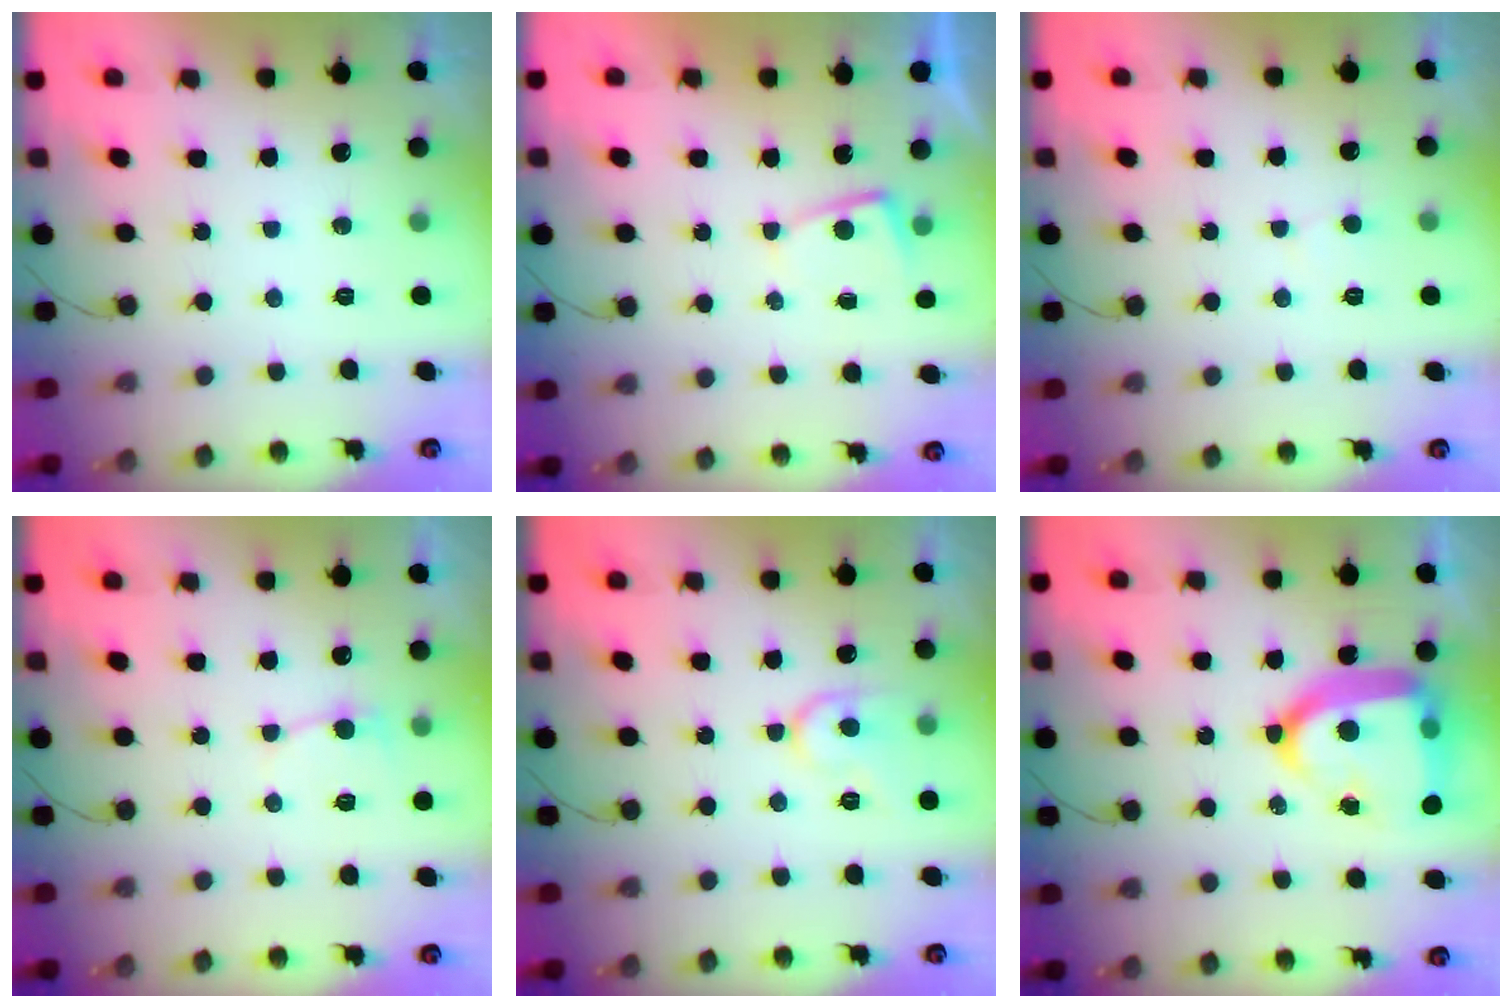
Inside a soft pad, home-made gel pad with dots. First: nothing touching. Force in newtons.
{"total": 2.7, "press": 2.7, "slide": 0.3}
{"total": 3.2, "press": 3.1, "slide": 0.4}
{"total": 4.2, "press": 4.2, "slide": 0.5}
{"total": 10.5, "press": 10.4, "slide": 0.9}
{"total": 21.3, "press": 21.2, "slide": 2.1}